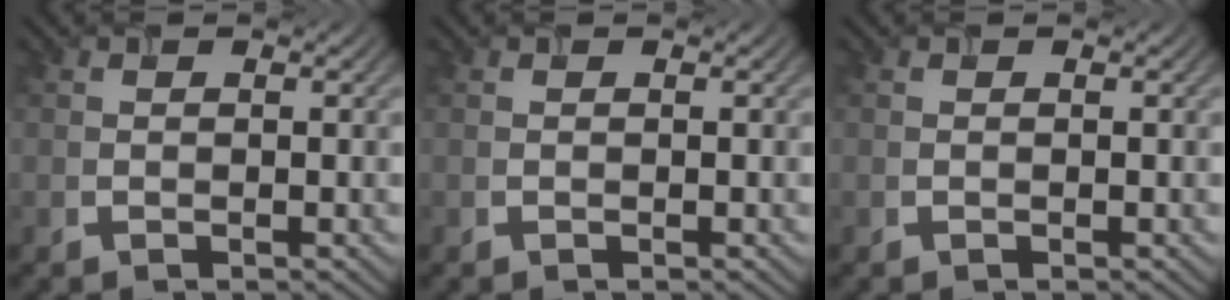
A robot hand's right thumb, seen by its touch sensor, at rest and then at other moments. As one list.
[{"total": 0.0}, {"total": 0.0}]